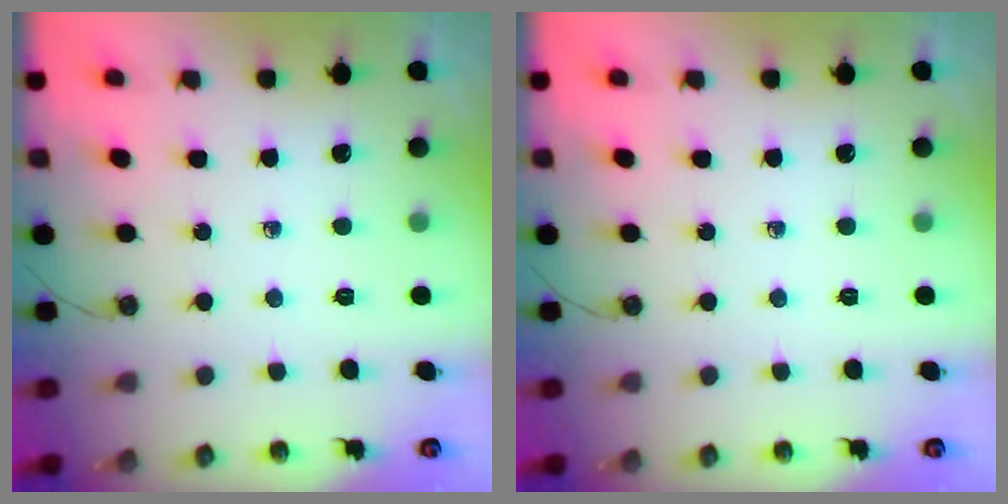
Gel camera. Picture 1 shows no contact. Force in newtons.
{"total": 0.0}